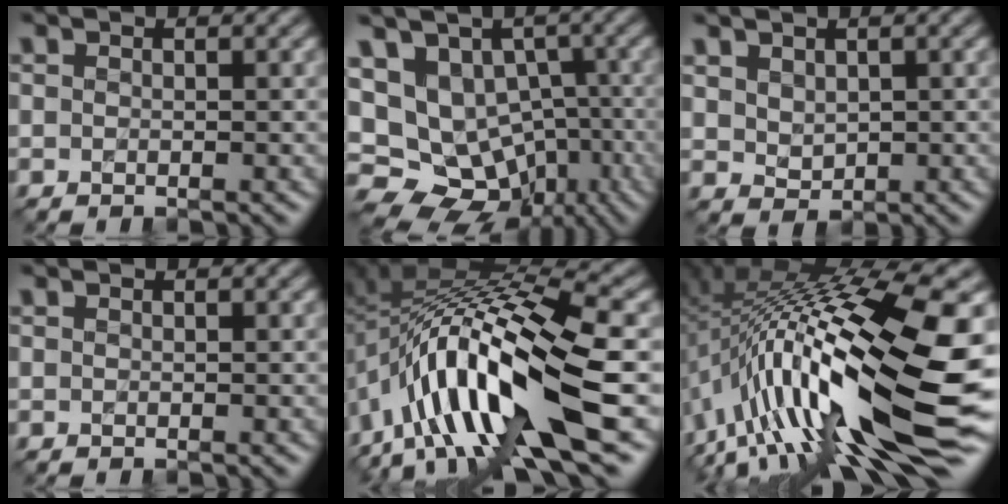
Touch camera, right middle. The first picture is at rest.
{"total": 13.4, "force": [-3.5, 11.2, 6.5], "torque": [-0.123, -0.004, -0.037]}
{"total": 1.9, "force": [0.9, 1.3, 0.9], "torque": [-0.021, -0.005, 0.025]}
{"total": 0.0}
{"total": 14.8, "force": [-4.4, 4.4, 13.4], "torque": [-0.243, 0.013, -0.069]}
{"total": 18.6, "force": [-2.2, 5.8, 17.5], "torque": [-0.316, 0.030, -0.053]}